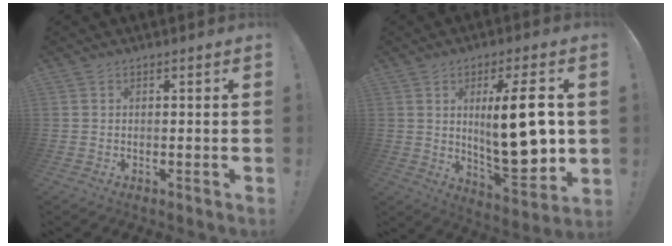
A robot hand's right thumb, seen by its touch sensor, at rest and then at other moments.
{"total": 19.1, "force": [2.3, 5.5, 18.1], "torque": [-0.278, -0.027, 0.031]}